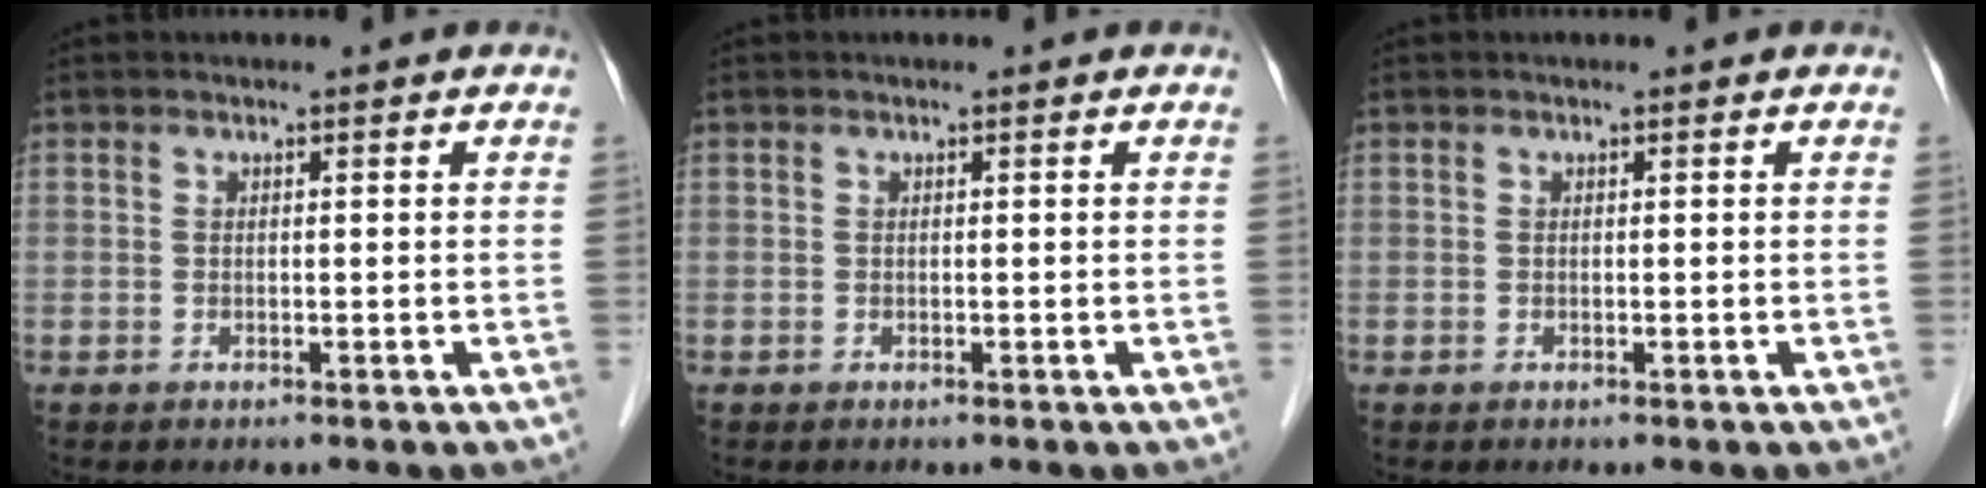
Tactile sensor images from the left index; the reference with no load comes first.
{"total": 0.0}
{"total": 0.0}